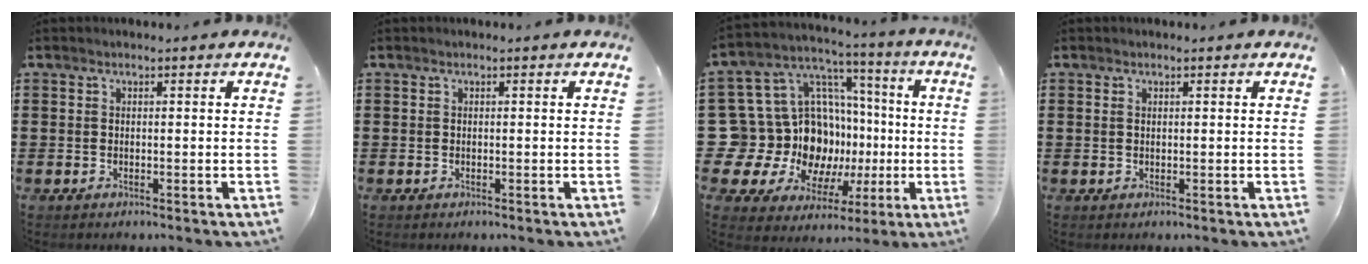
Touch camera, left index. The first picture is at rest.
{"total": 0.0}
{"total": 17.7, "force": [-2.2, 15.8, 7.7], "torque": [-0.193, -0.031, 0.006]}
{"total": 0.5, "force": [0.3, 0.2, 0.4], "torque": [-0.009, 0.001, 0.006]}